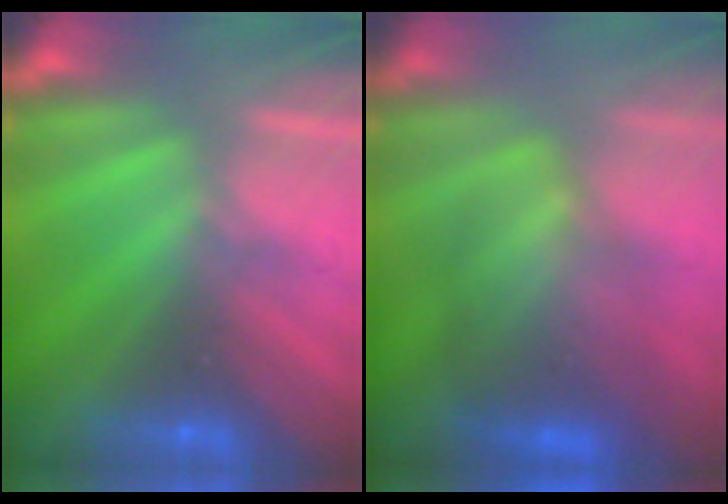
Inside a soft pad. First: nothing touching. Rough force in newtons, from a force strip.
{"total": 3.4}